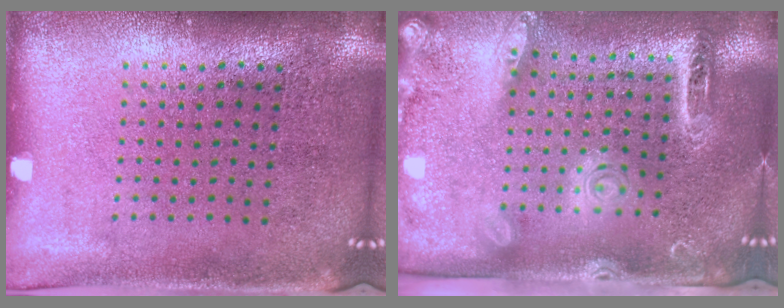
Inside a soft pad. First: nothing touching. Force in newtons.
{"total": 2.5, "press": 2.0, "slide": 1.6}